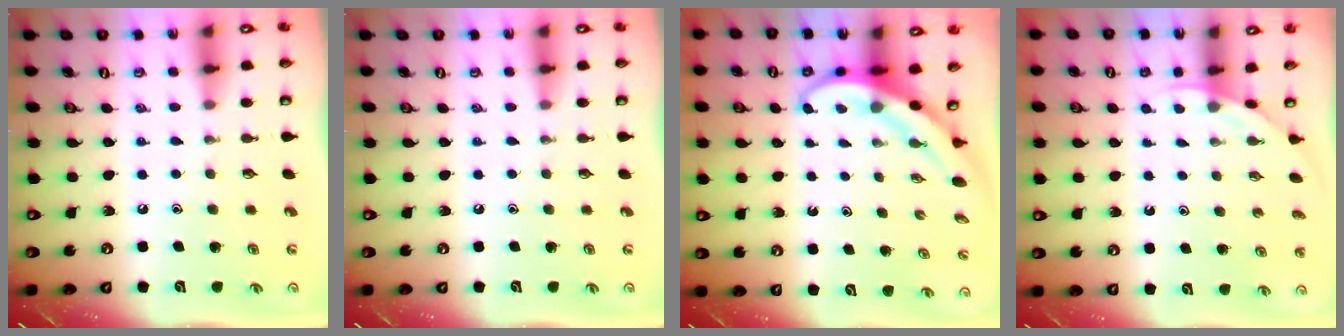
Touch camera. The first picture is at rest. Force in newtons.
{"total": 0.0}
{"total": 3.8, "press": 3.8, "slide": 0.7}
{"total": 1.9, "press": 1.9, "slide": 0.1}